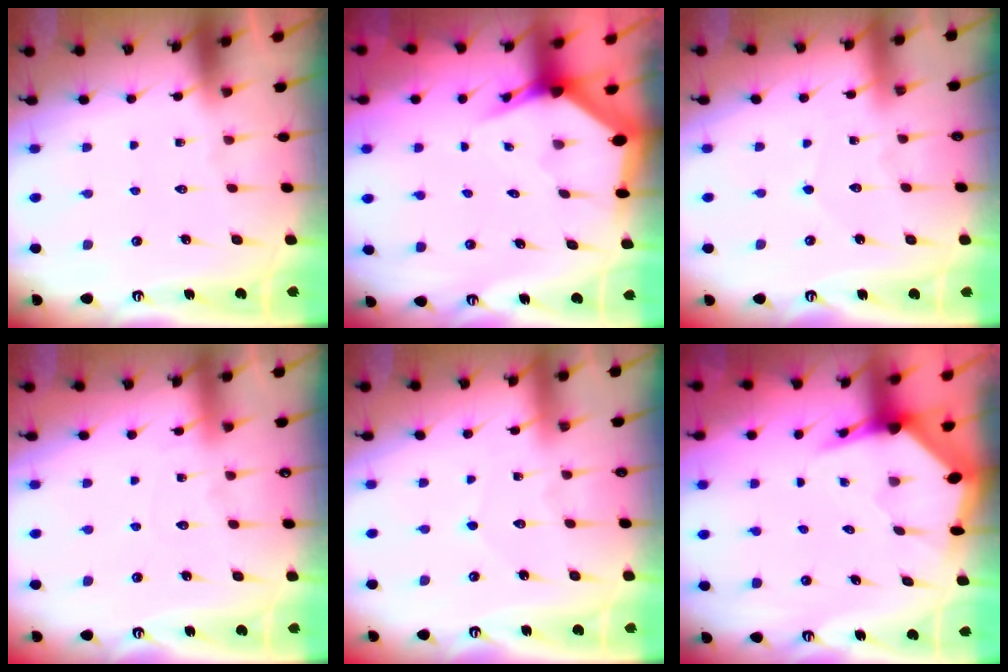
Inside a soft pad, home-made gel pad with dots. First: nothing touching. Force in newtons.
{"total": 4.3, "press": 4.2, "slide": 0.4}
{"total": 2.1, "press": 2.1, "slide": 0.1}
{"total": 5.4, "press": 5.3, "slide": 0.7}
{"total": 2.1, "press": 2.1, "slide": 0.1}
{"total": 4.9, "press": 4.9, "slide": 0.6}